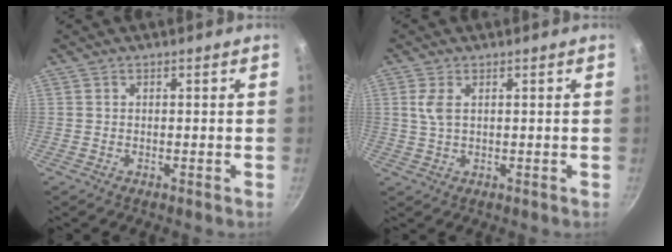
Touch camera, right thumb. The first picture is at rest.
{"total": 3.3, "force": [0.9, 1.6, 2.7], "torque": [-0.056, -0.001, 0.020]}